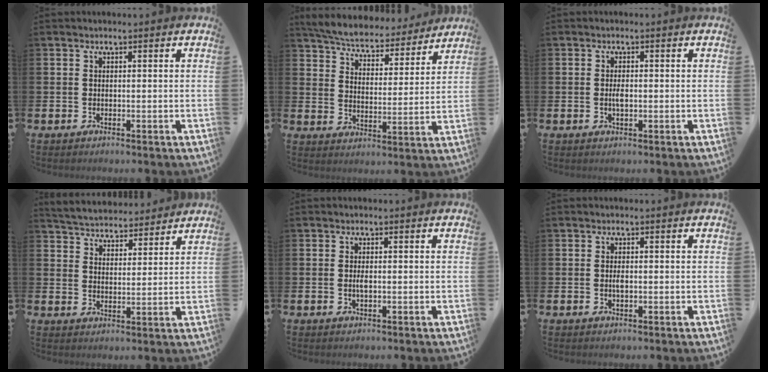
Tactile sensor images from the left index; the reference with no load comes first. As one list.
[{"total": 6.7, "force": [6.4, 1.1, 1.5], "torque": [-0.064, -0.045, 0.112]}, {"total": 1.6, "force": [-0.1, 0.7, 1.5], "torque": [-0.018, -0.003, -0.004]}, {"total": 5.2, "force": [5.1, 0.9, 0.0], "torque": [-0.027, -0.034, 0.092]}, {"total": 1.2, "force": [0.0, 0.4, 1.1], "torque": [-0.019, 0.001, -0.002]}, {"total": 1.3, "force": [0.0, 0.5, 1.2], "torque": [-0.020, 0.001, -0.002]}]